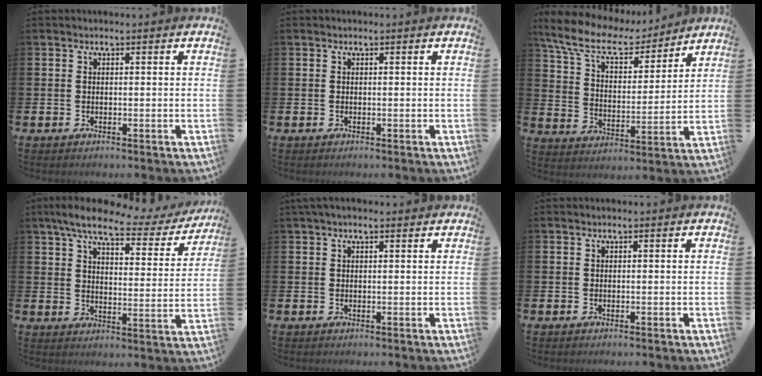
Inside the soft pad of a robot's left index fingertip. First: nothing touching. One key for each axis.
{"total": 0.0}
{"total": 10.1, "fx": 8.5, "fy": 3.6, "fz": 4.0, "tx": -0.113, "ty": -0.052, "tz": 0.148}
{"total": 7.5, "fx": 6.0, "fy": 2.0, "fz": 4.0, "tx": -0.090, "ty": -0.032, "tz": 0.095}
{"total": 1.5, "fx": 1.1, "fy": 0.3, "fz": 0.9, "tx": -0.014, "ty": 0.003, "tz": 0.019}
{"total": 0.0}